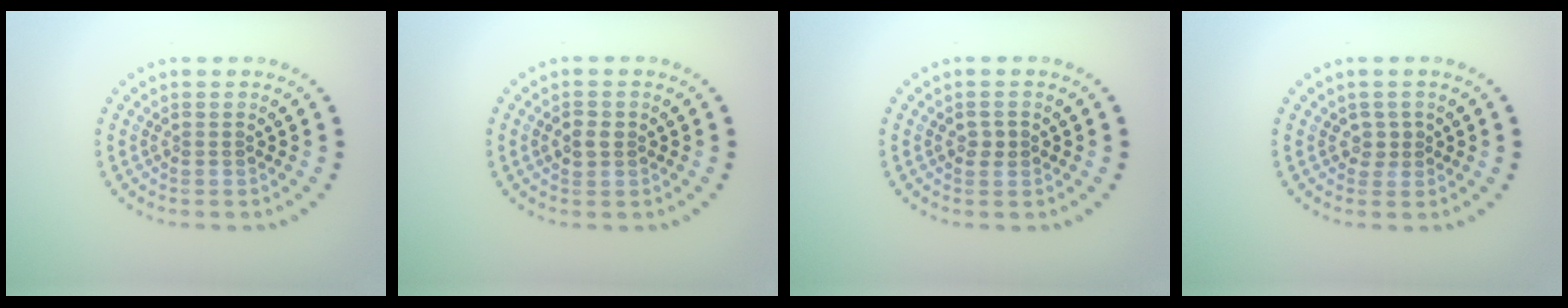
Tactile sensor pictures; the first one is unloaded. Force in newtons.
{"total": 1.4, "press": 1.4, "slide": 0.3}
{"total": 1.0, "press": 1.0, "slide": 0.2}
{"total": 1.4, "press": 1.1, "slide": 1.0}